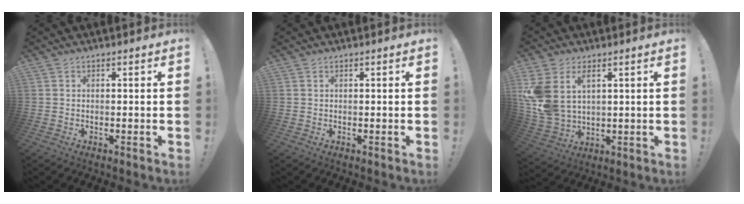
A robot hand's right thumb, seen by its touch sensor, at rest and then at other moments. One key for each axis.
{"total": 0.0}
{"total": 10.9, "fx": 4.9, "fy": 7.3, "fz": 6.6, "tx": -0.135, "ty": -0.023, "tz": 0.098}